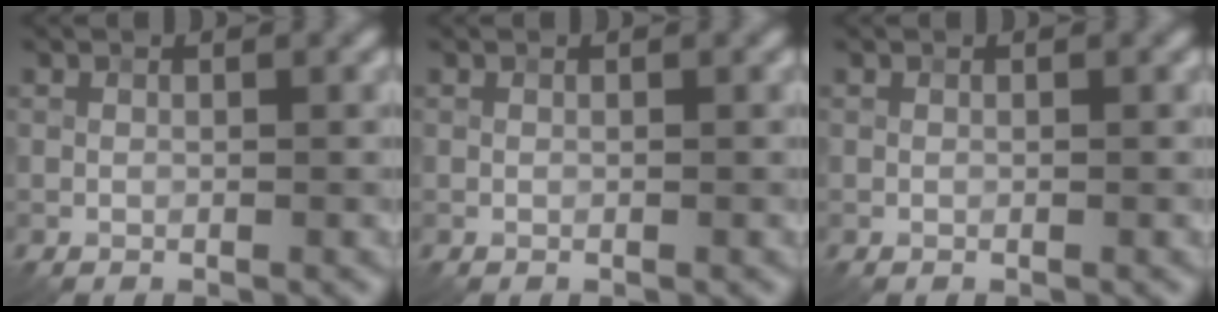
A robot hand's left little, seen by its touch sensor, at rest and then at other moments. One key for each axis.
{"total": 0.0}
{"total": 0.0}